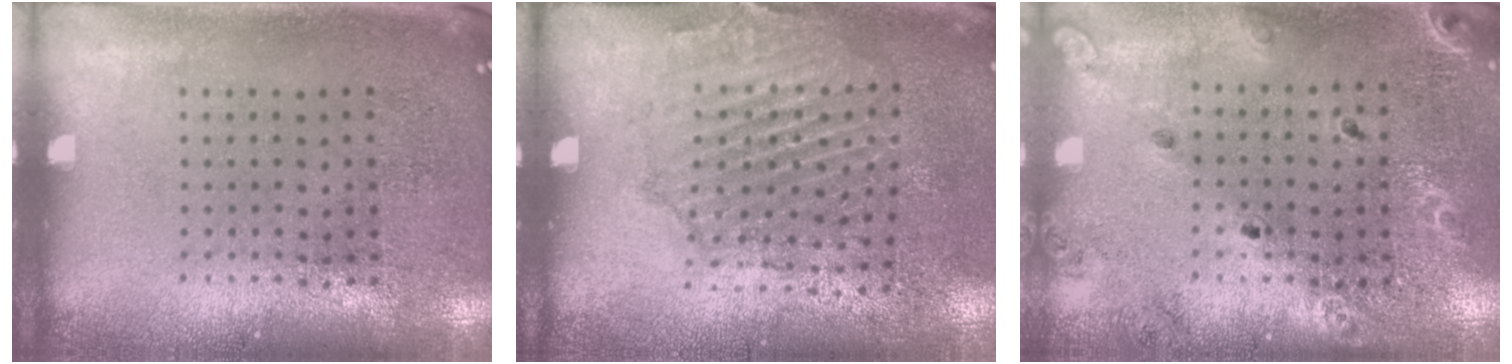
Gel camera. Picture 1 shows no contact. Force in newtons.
{"total": 1.6, "press": 1.5, "slide": 0.5}
{"total": 1.5, "press": 1.4, "slide": 0.2}